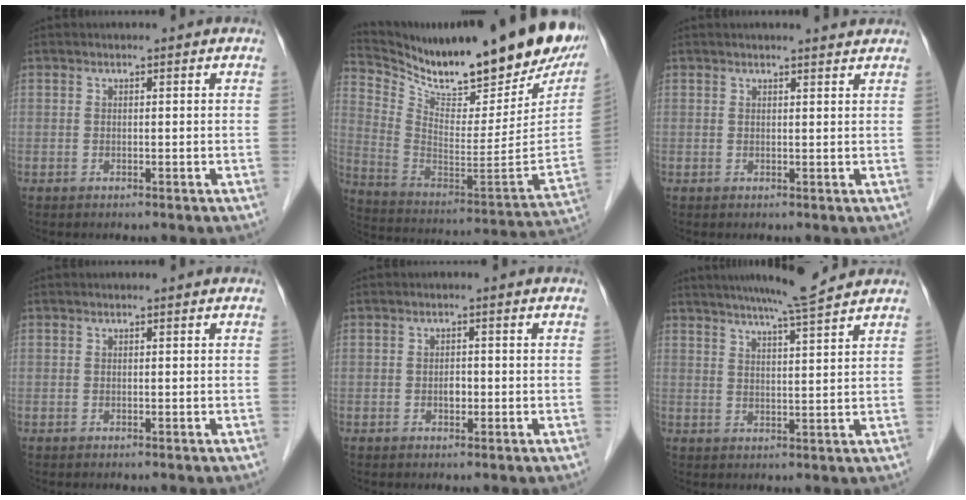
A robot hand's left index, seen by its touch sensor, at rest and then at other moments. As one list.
[{"total": 29.1, "force": [24.2, 4.8, 15.5], "torque": [-0.266, -0.072, 0.354]}, {"total": 3.3, "force": [3.2, 0.1, 0.9], "torque": [-0.017, 0.007, 0.035]}, {"total": 0.0}, {"total": 1.3, "force": [-0.4, 0.8, 1.0], "torque": [-0.017, 0.002, -0.005]}, {"total": 8.3, "force": [7.3, -1.1, 3.8], "torque": [-0.067, 0.002, 0.110]}]